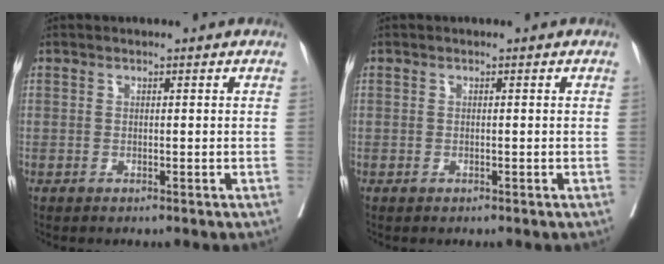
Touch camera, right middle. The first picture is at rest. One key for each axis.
{"total": 0.0}